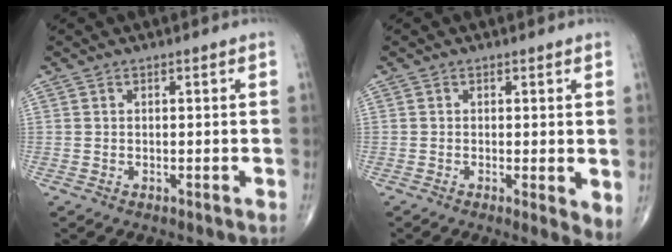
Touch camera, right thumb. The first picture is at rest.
{"total": 3.6, "force": [-0.1, 1.0, 3.5], "torque": [-0.052, -0.012, -0.006]}